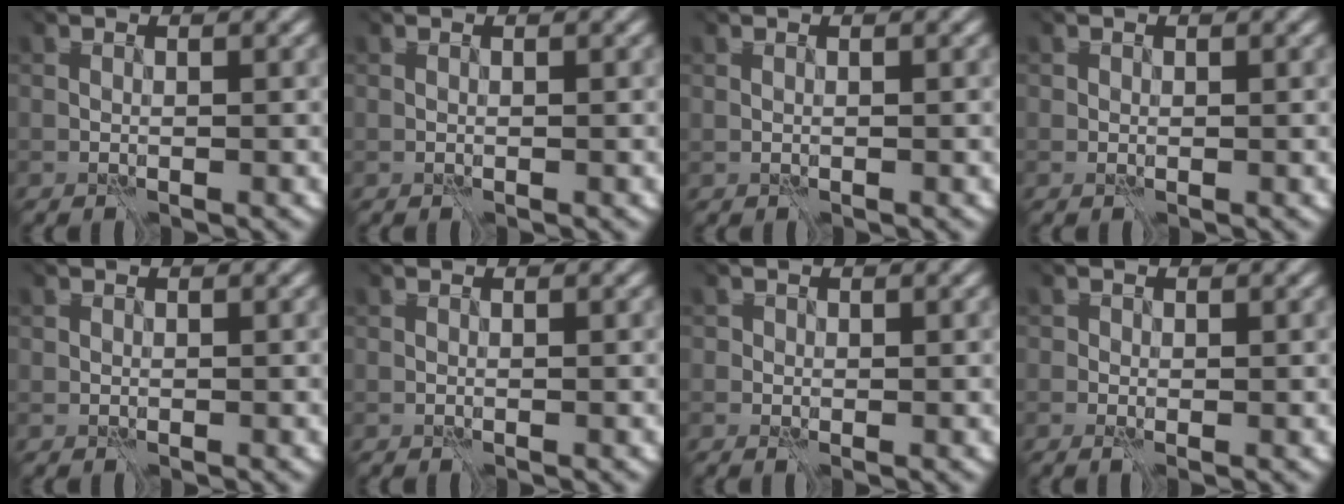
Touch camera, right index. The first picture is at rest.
{"total": 0.0}
{"total": 0.6, "force": [0.4, 0.3, 0.3], "torque": [-0.009, 0.003, 0.008]}
{"total": 1.6, "force": [-1.1, -0.5, -1.0], "torque": [0.014, -0.016, -0.011]}
{"total": 0.8, "force": [-0.5, -0.2, -0.6], "torque": [0.006, -0.009, -0.004]}
{"total": 0.0}
{"total": 2.1, "force": [-1.5, -0.6, -1.2], "torque": [0.023, -0.015, -0.024]}
{"total": 2.3, "force": [-1.7, -0.8, -1.2], "torque": [0.025, -0.011, -0.036]}